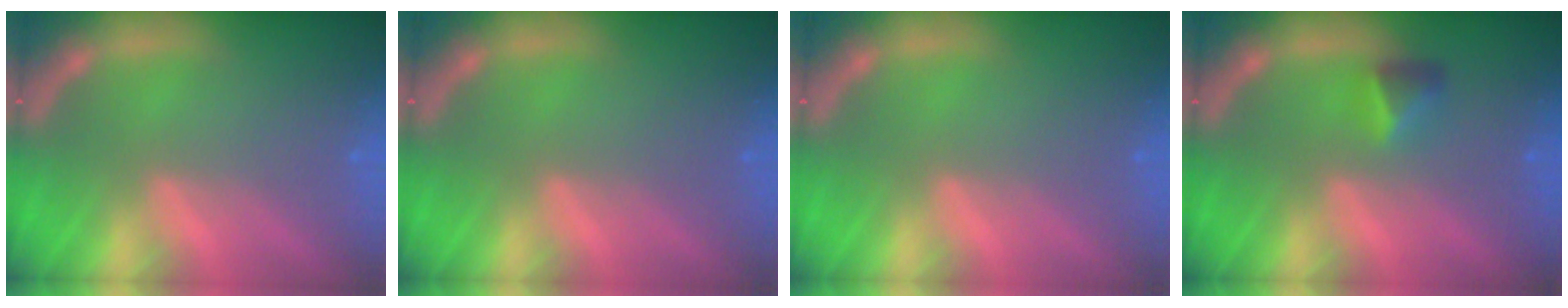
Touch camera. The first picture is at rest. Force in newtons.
{"total": 0.0}
{"total": 0.0}
{"total": 1.9}